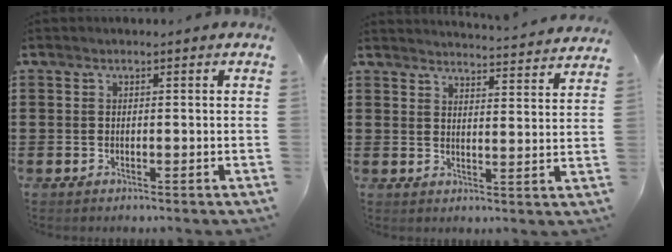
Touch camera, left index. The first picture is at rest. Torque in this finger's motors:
{"motor_torque": [-1.31, 0.83, -0.83, -0.06]}